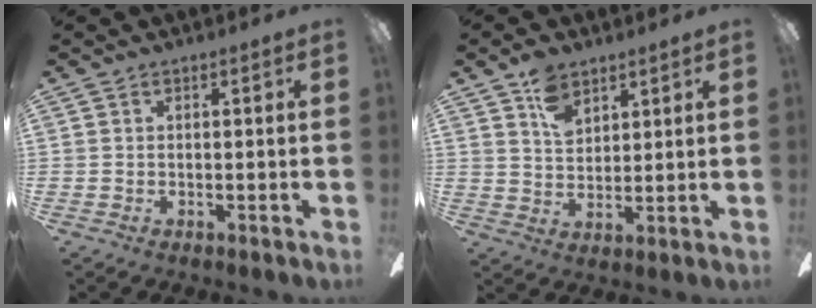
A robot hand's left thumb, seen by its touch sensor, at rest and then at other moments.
{"total": 7.7, "force": [4.9, 4.8, 3.5], "torque": [-0.061, -0.011, 0.092]}